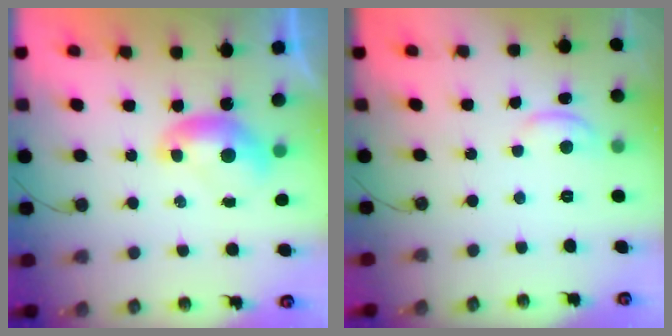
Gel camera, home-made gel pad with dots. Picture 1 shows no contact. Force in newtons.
{"total": 0.0}